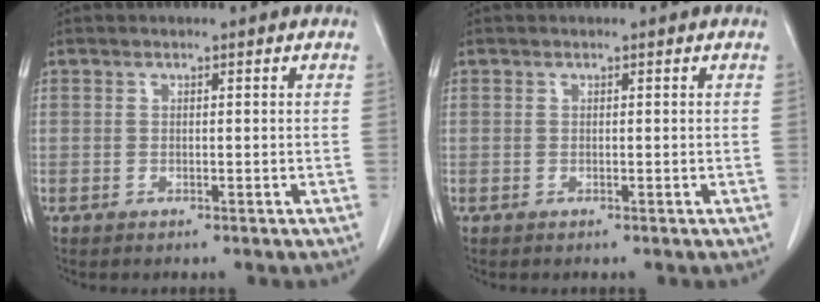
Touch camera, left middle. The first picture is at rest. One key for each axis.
{"total": 0.0}